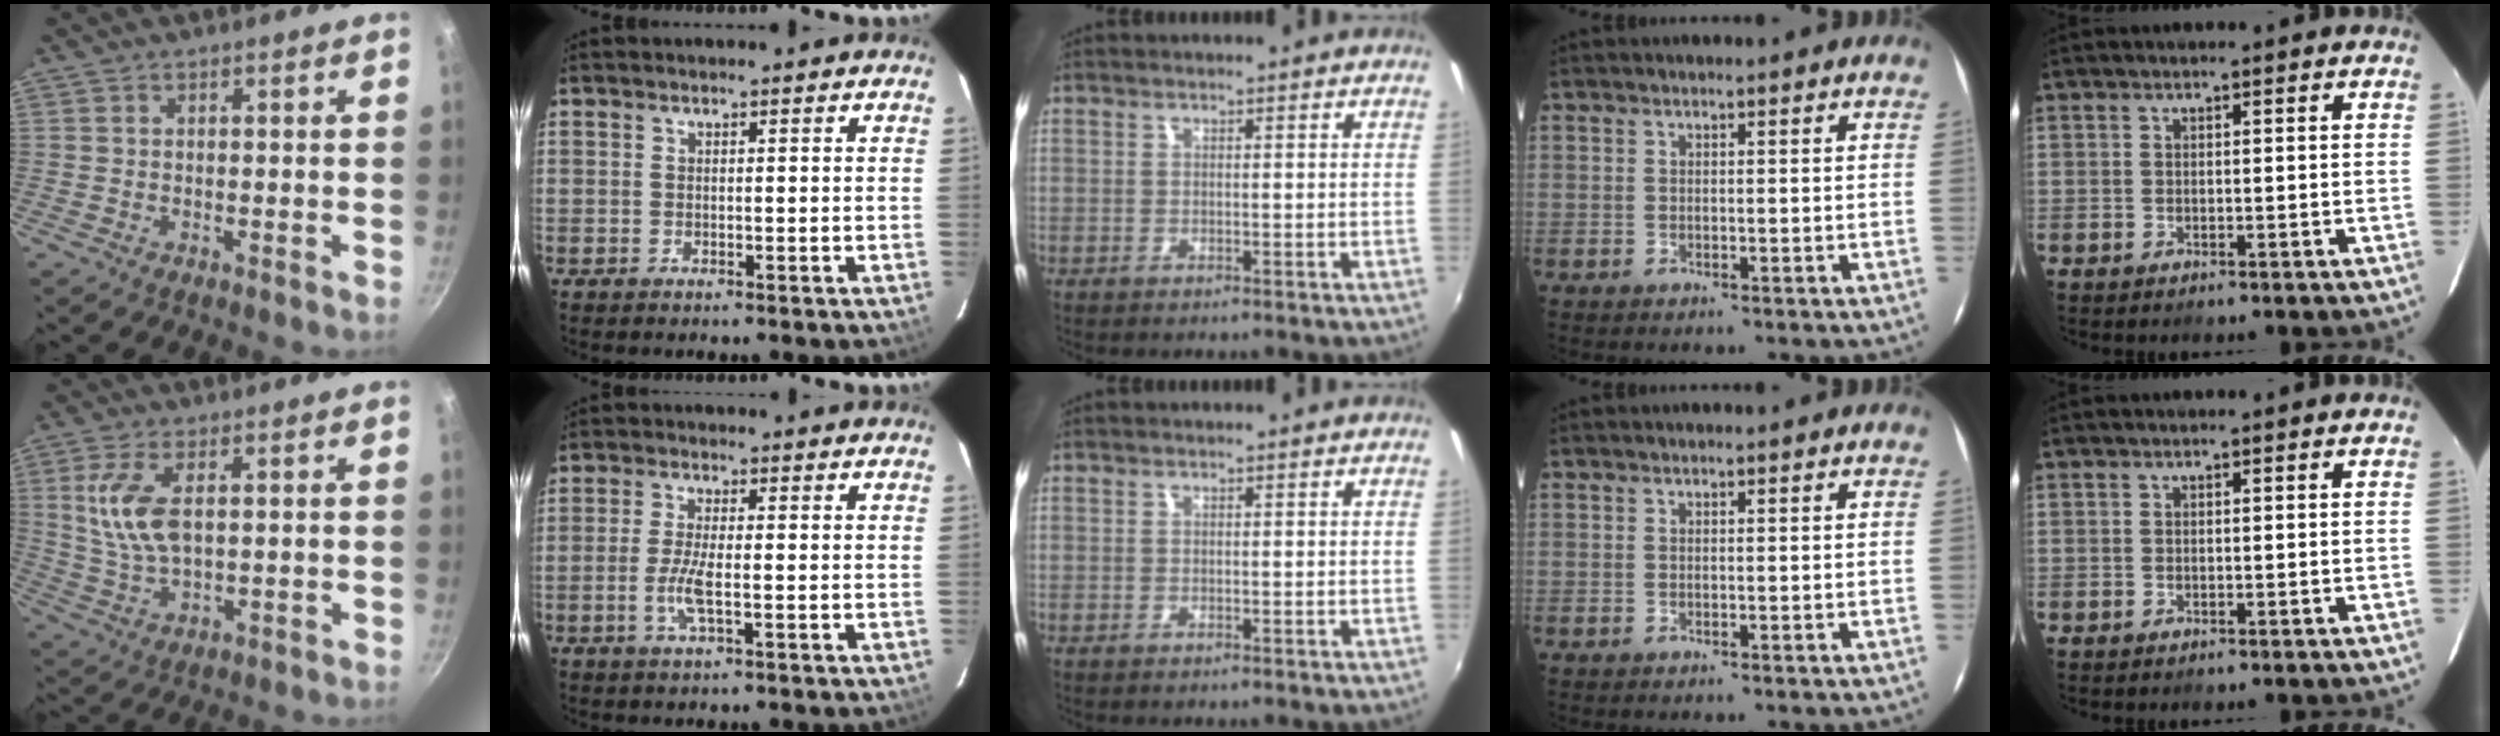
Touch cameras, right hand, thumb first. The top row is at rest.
{"thumb": {"total": 9.6, "force": [2.0, 4.7, 8.1], "torque": [-0.164, -0.004, 0.043]}, "index": {"total": 4.8, "force": [-1.4, 0.7, 4.5], "torque": [-0.093, -0.004, -0.030]}}